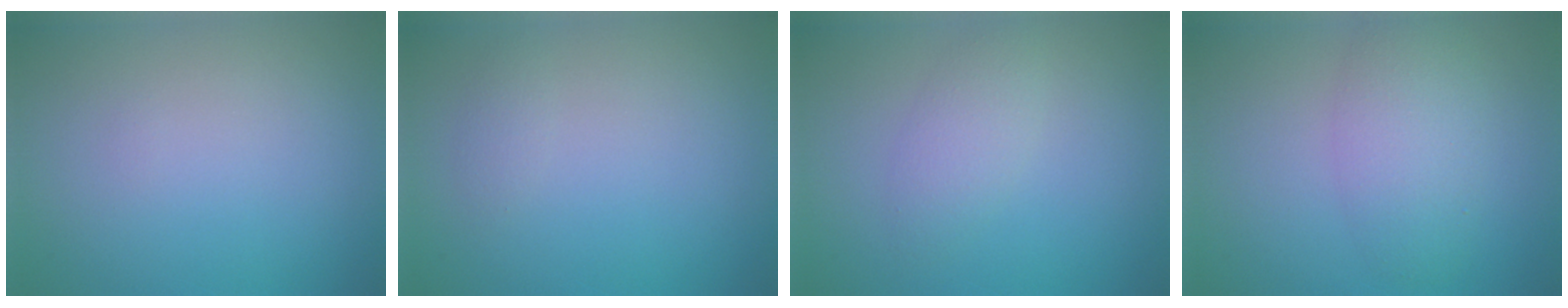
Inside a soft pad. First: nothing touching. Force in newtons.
{"total": 0.7, "press": 0.7, "slide": 0.1}
{"total": 2.1, "press": 2.1, "slide": 0.1}
{"total": 4.0, "press": 4.0, "slide": 0.1}